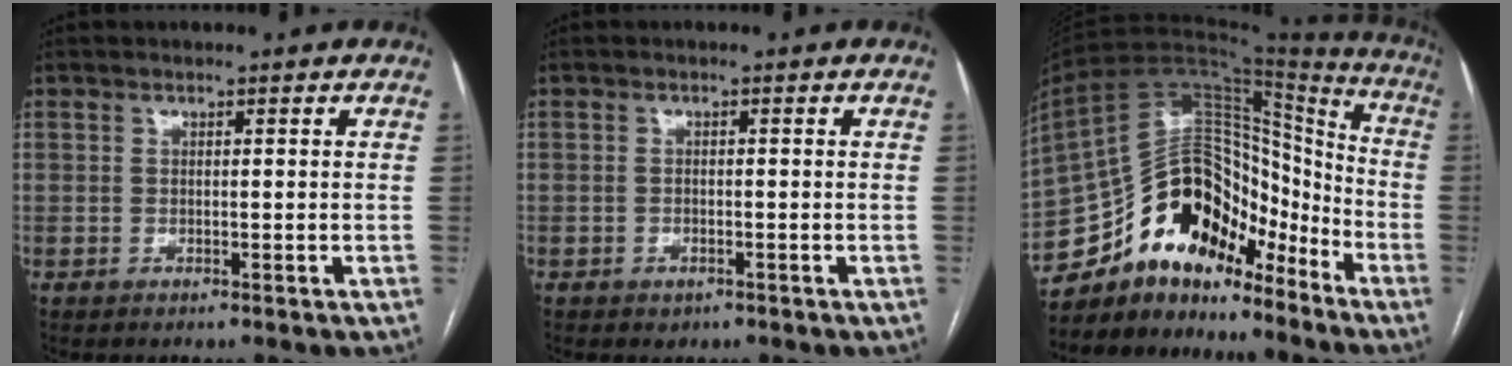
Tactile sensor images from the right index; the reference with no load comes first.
{"total": 1.3, "force": [-0.8, 1.0, 0.6], "torque": [-0.010, 0.002, -0.005]}
{"total": 20.5, "force": [-15.5, 9.0, 9.9], "torque": [-0.191, 0.063, -0.265]}